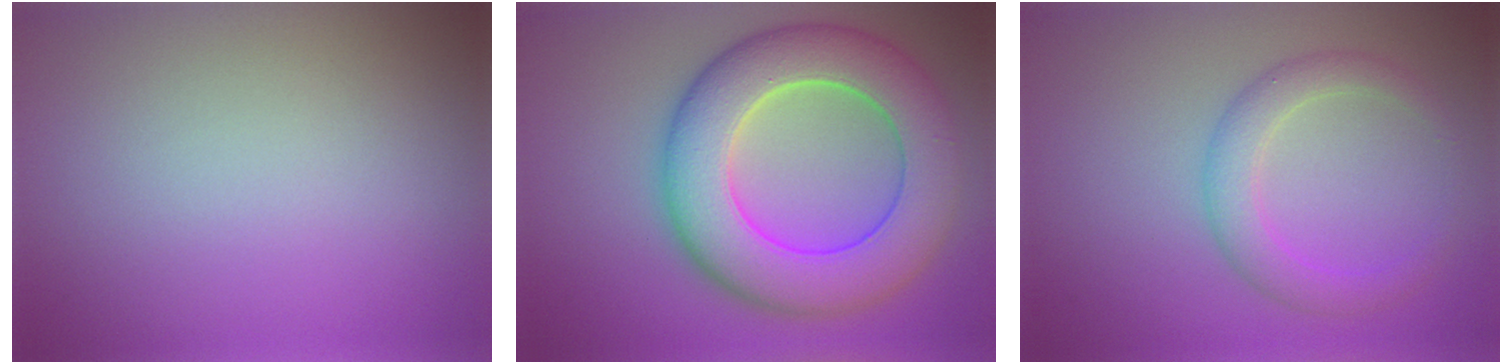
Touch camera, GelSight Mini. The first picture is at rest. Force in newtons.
{"total": 10.7, "press": 10.7, "slide": 0.4}
{"total": 3.1, "press": 3.1, "slide": 0.1}